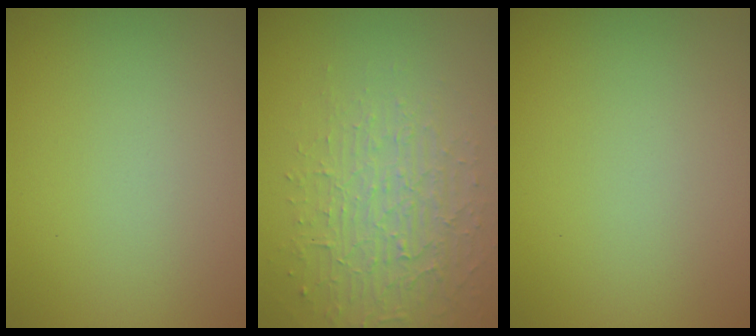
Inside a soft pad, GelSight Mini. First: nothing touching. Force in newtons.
{"total": 3.7, "press": 3.2, "slide": 1.7}
{"total": 0.0}